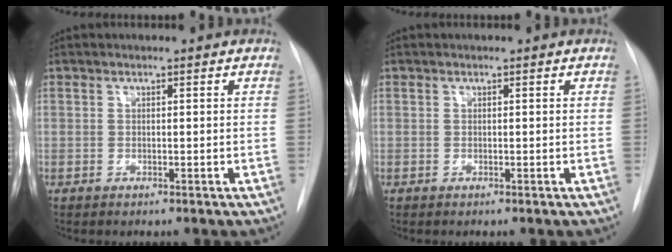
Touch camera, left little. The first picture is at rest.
{"total": 0.0}